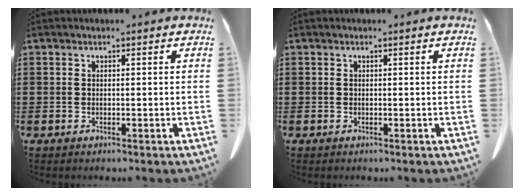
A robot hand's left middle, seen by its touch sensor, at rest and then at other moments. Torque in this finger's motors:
{"motor_torque": [0.00, -2.14, 0.04, 0.00]}